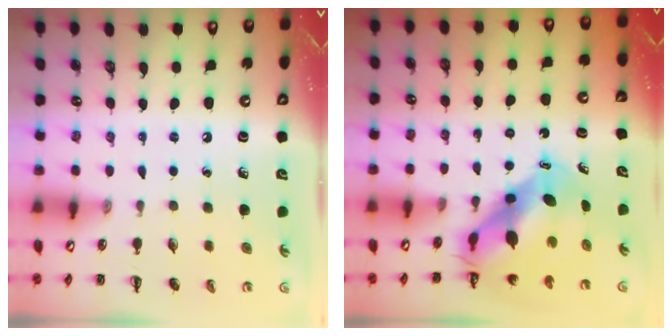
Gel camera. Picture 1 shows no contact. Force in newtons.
{"total": 8.4, "press": 8.0, "slide": 2.4}